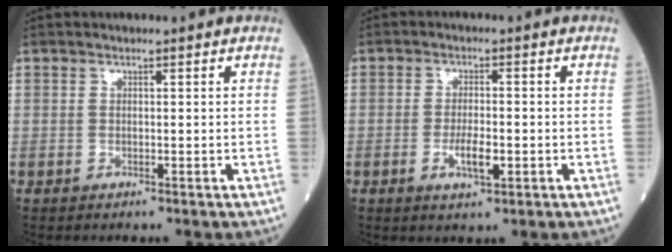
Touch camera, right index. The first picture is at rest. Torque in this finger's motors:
{"motor_torque": [0.23, 0.03, 0.09, 0.03]}